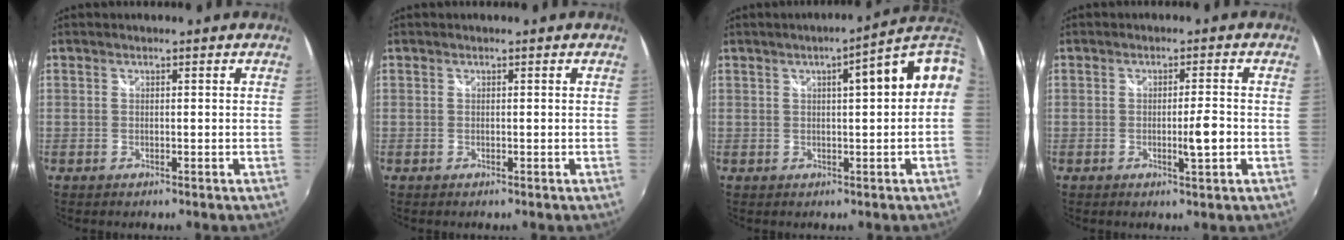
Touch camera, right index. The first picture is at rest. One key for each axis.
{"total": 0.0}
{"total": 9.6, "fx": 1.8, "fy": 1.2, "fz": 9.3, "tx": -0.103, "ty": 0.030, "tz": 0.035}
{"total": 3.6, "fx": -0.9, "fy": -0.1, "fz": 3.5, "tx": -0.058, "ty": -0.001, "tz": -0.013}